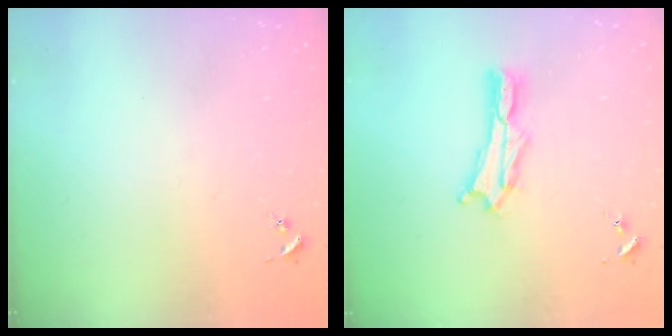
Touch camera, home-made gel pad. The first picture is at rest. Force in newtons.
{"total": 2.0, "press": 2.0, "slide": 0.3}